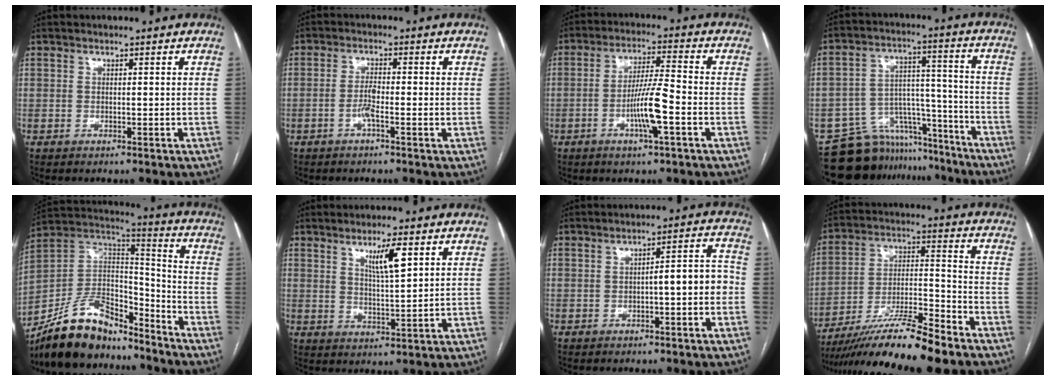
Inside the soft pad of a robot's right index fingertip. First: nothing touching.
{"total": 2.9, "force": [-0.9, 0.3, 2.7], "torque": [-0.051, 0.001, -0.021]}
{"total": 8.0, "force": [-2.6, 0.2, 7.6], "torque": [-0.143, 0.000, -0.050]}
{"total": 13.9, "force": [-12.3, 6.4, 0.9], "torque": [-0.002, 0.064, -0.185]}
{"total": 16.2, "force": [-13.9, 6.0, 5.9], "torque": [-0.104, 0.052, -0.247]}
{"total": 5.5, "force": [2.8, 0.3, 4.8], "torque": [-0.083, -0.007, 0.049]}
{"total": 5.3, "force": [-1.2, 1.0, 5.1], "torque": [-0.066, 0.026, -0.016]}
{"total": 16.1, "force": [-12.9, 0.1, 9.7], "torque": [-0.183, -0.017, -0.229]}